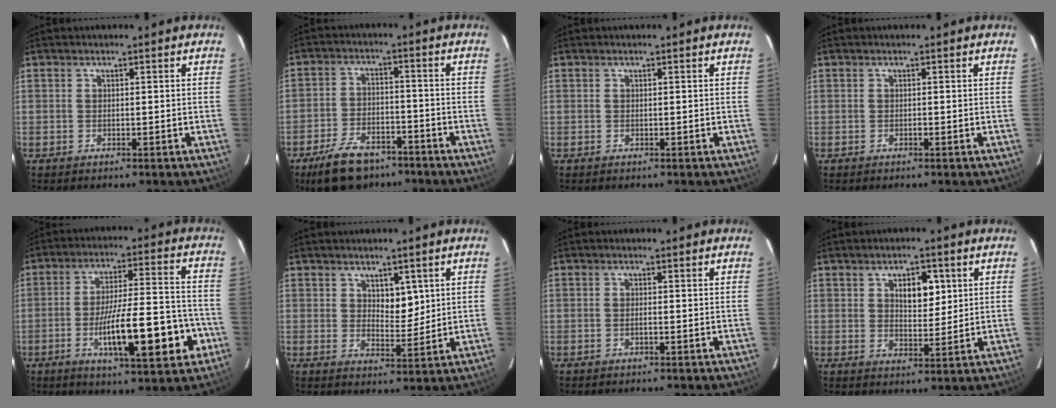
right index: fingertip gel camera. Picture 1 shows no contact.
{"total": 10.1, "force": [-7.4, 4.8, 4.9], "torque": [-0.100, -0.006, -0.124]}
{"total": 0.0}
{"total": 0.0}
{"total": 16.5, "force": [-5.7, 2.9, 15.2], "torque": [-0.245, 0.007, -0.082]}
{"total": 4.3, "force": [1.7, 2.3, 3.2], "torque": [-0.047, -0.004, 0.033]}
{"total": 0.8, "force": [-0.2, 0.1, 0.8], "torque": [-0.017, 0.001, -0.003]}
{"total": 5.4, "force": [2.0, 2.6, 4.3], "torque": [-0.066, 0.003, 0.035]}